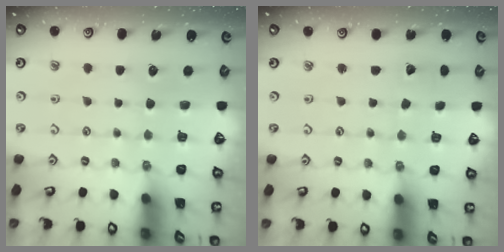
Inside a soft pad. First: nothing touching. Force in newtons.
{"total": 1.4, "press": 1.4, "slide": 0.1}